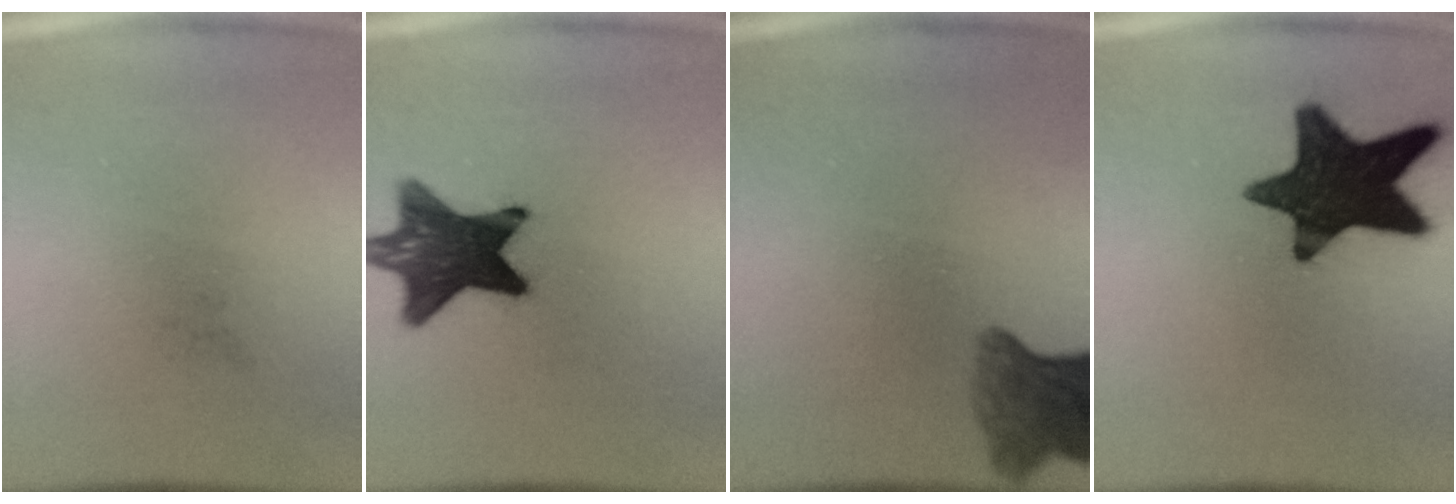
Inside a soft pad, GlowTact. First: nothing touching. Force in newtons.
{"total": 13.0}
{"total": 5.9}
{"total": 17.0}